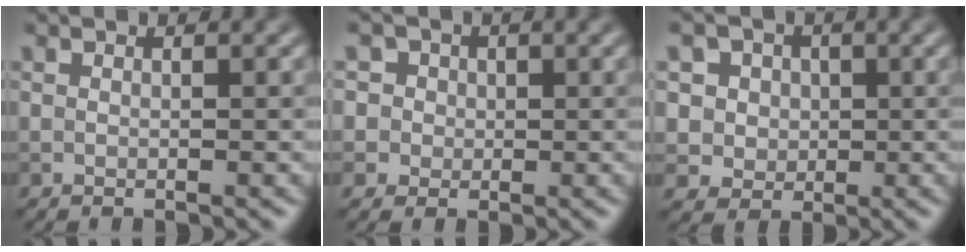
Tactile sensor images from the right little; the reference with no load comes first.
{"total": 5.3, "force": [2.1, 4.6, 1.7], "torque": [-0.016, 0.023, 0.009]}
{"total": 6.6, "force": [2.5, 5.5, 2.5], "torque": [-0.039, 0.016, 0.025]}